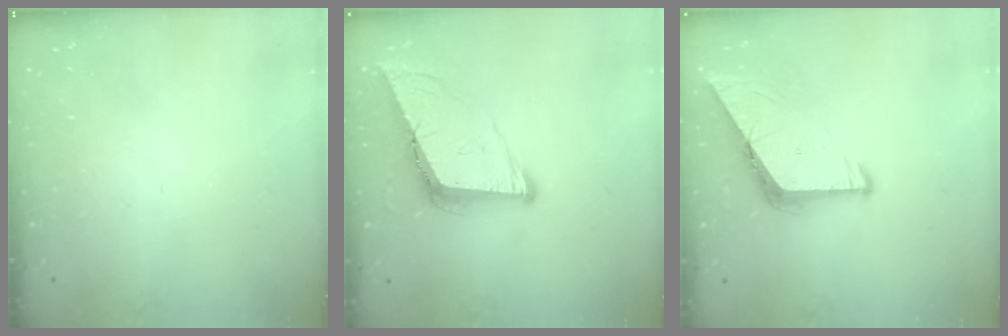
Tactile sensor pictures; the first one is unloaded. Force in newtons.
{"total": 10.3, "press": 9.6, "slide": 3.6}
{"total": 8.6, "press": 8.5, "slide": 0.9}